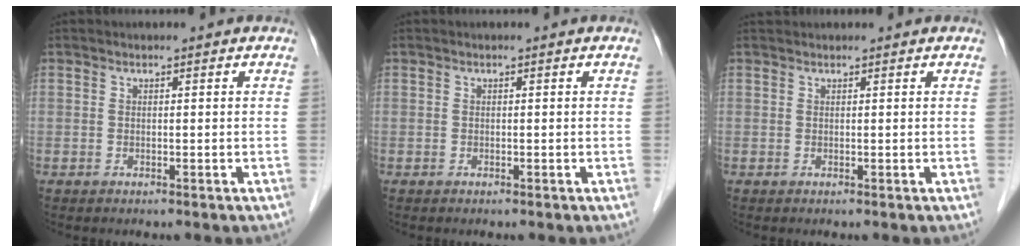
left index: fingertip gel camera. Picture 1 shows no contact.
{"total": 0.0}
{"total": 1.0, "force": [1.0, 0.2, 0.1], "torque": [-0.008, 0.020, 0.022]}